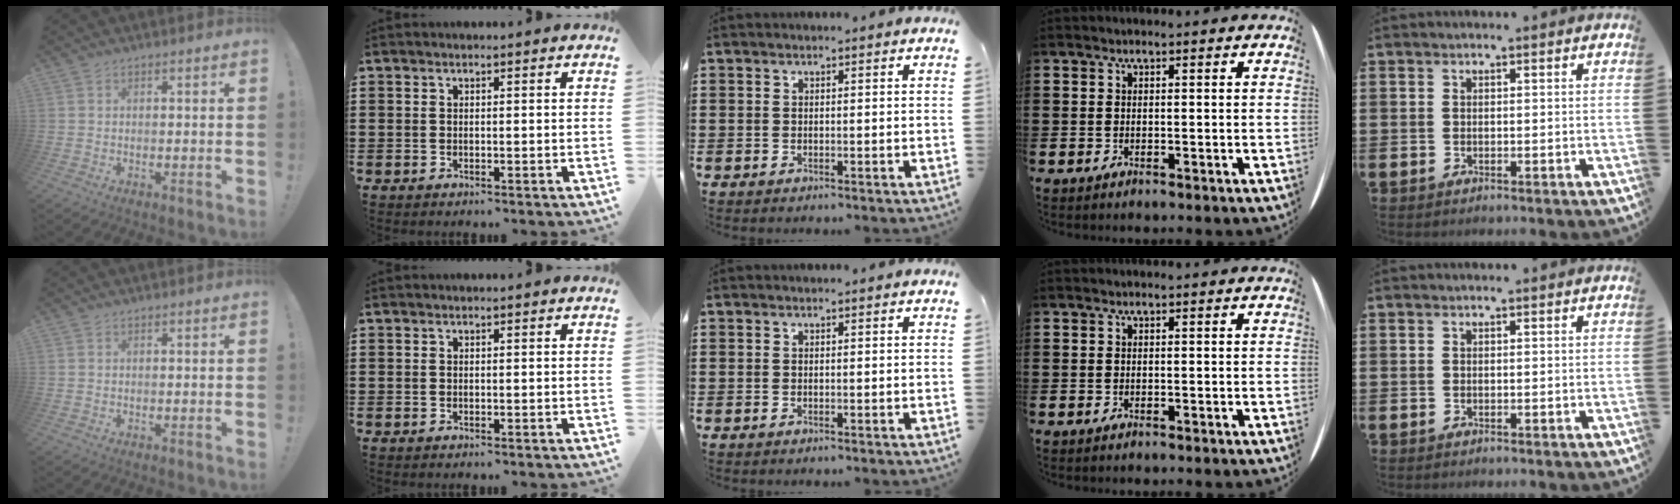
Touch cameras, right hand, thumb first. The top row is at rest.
{}